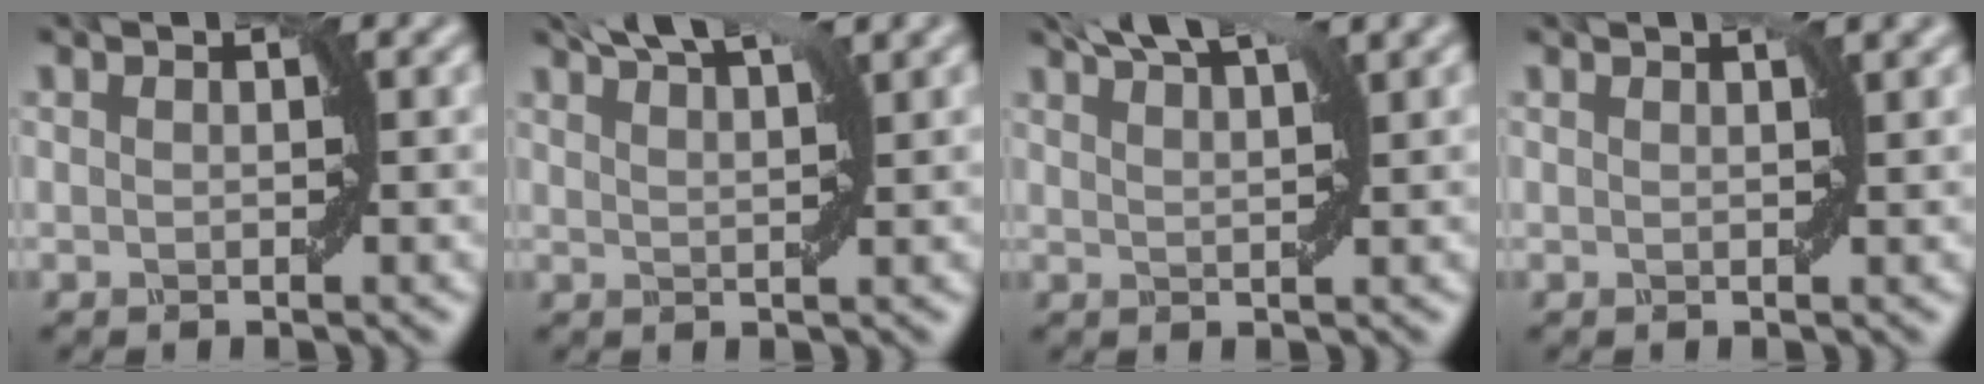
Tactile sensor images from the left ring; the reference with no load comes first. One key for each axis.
{"total": 5.7, "fx": 4.1, "fy": 1.4, "fz": 3.7, "tx": -0.045, "ty": 0.027, "tz": 0.038}
{"total": 5.8, "fx": 4.1, "fy": 1.4, "fz": 3.8, "tx": -0.049, "ty": 0.028, "tz": 0.040}
{"total": 1.9, "fx": 1.2, "fy": 0.6, "fz": 1.4, "tx": -0.015, "ty": 0.008, "tz": 0.007}